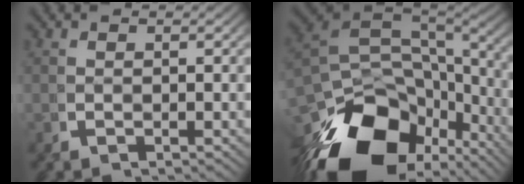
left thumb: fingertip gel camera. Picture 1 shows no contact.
{"total": 18.1, "force": [-5.1, 11.3, 13.2], "torque": [-0.242, -0.065, -0.050]}